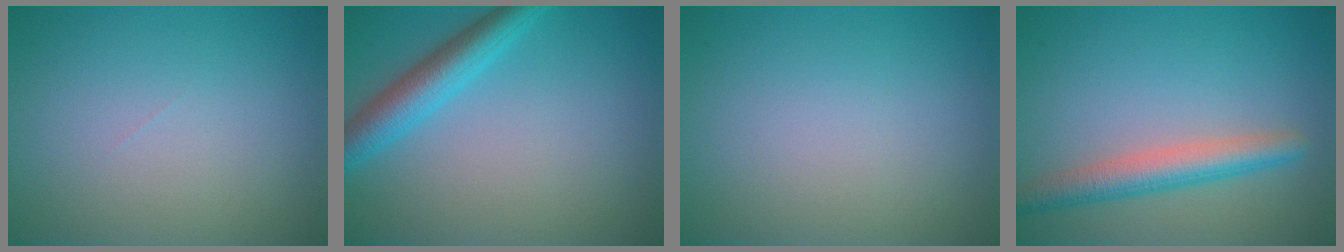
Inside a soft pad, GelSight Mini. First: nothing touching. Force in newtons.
{"total": 4.0, "press": 4.0, "slide": 0.1}
{"total": 0.0}
{"total": 3.9, "press": 3.9, "slide": 0.1}